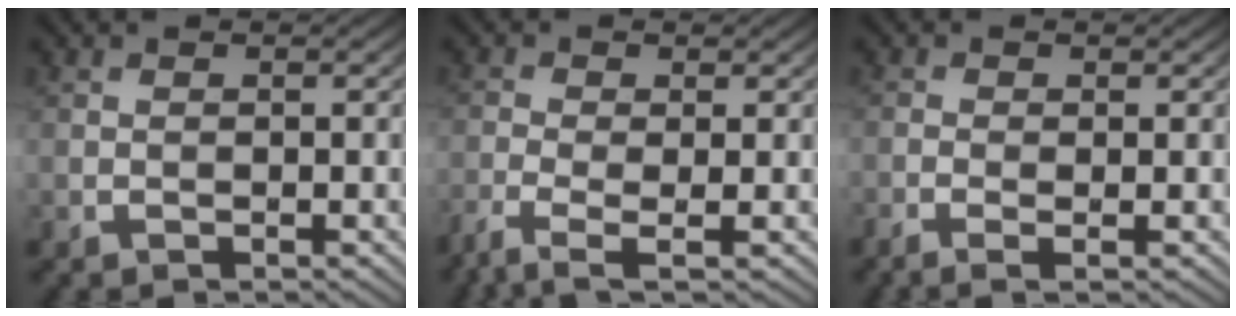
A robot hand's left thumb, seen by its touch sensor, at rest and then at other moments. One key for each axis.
{"total": 3.6, "fx": -2.1, "fy": 1.2, "fz": 2.7, "tx": -0.071, "ty": -0.008, "tz": -0.047}
{"total": 1.7, "fx": -0.7, "fy": 0.3, "fz": 1.5, "tx": -0.034, "ty": -0.002, "tz": -0.017}